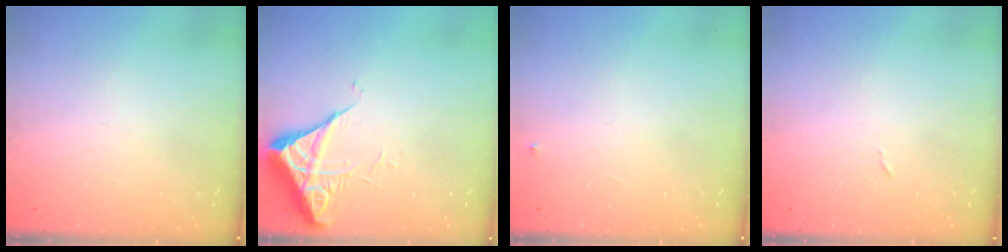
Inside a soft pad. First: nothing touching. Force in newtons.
{"total": 5.4, "press": 5.4, "slide": 0.3}
{"total": 3.0, "press": 2.9, "slide": 0.4}
{"total": 2.4, "press": 2.4, "slide": 0.4}